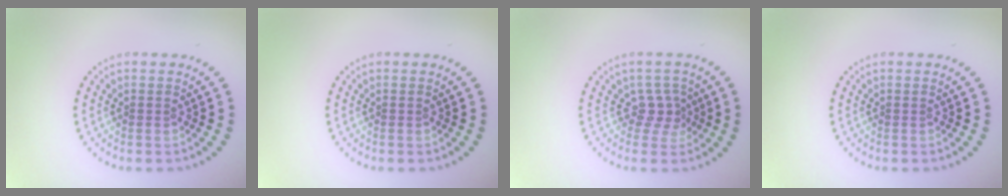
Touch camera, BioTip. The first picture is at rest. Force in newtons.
{"total": 0.0}
{"total": 2.1, "press": 1.4, "slide": 1.5}
{"total": 0.0}